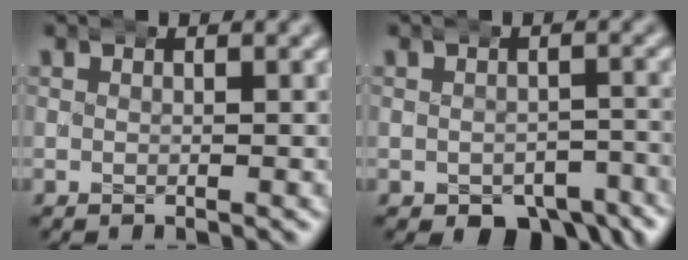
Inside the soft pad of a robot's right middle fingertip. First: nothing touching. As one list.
[{"total": 6.5, "force": [-4.8, 3.2, 3.0], "torque": [-0.029, -0.017, -0.067]}]